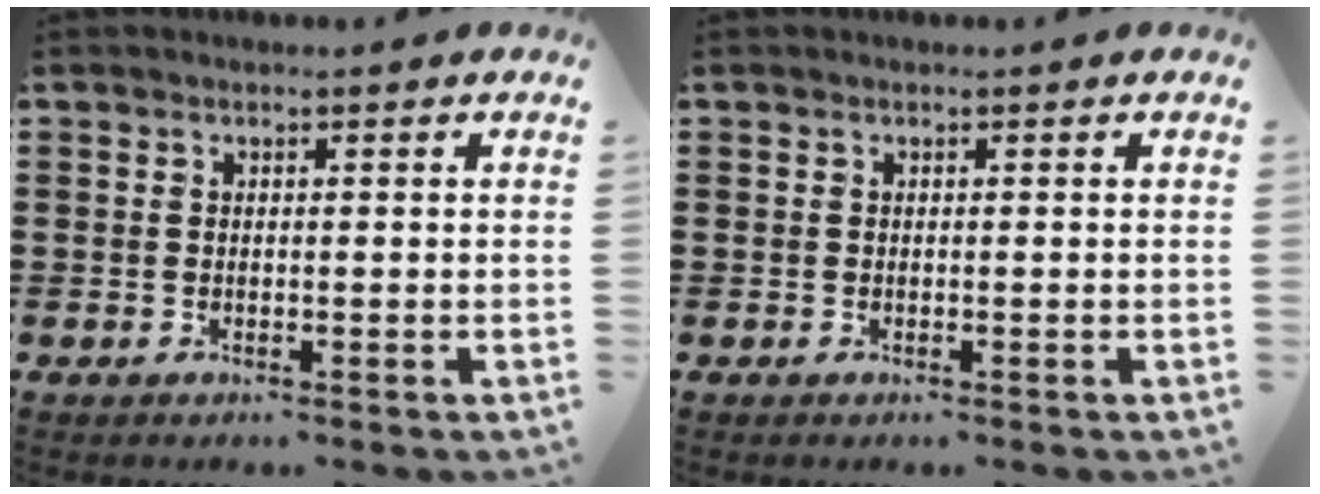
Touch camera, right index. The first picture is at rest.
{"total": 0.0}